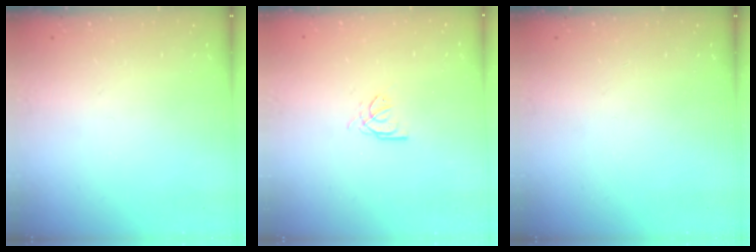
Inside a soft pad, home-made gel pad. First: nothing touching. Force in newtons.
{"total": 2.7, "press": 2.7, "slide": 0.4}
{"total": 0.0}